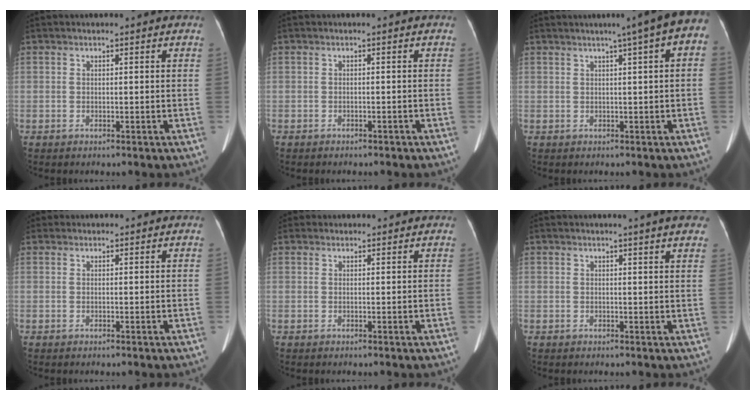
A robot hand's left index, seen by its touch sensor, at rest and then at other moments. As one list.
[{"total": 2.1, "force": [-1.8, 0.7, 0.7], "torque": [-0.014, -0.003, -0.020]}, {"total": 8.3, "force": [4.2, 0.5, 7.2], "torque": [-0.085, 0.025, 0.037]}, {"total": 1.8, "force": [1.7, 0.5, 0.0], "torque": [-0.005, 0.016, 0.030]}, {"total": 2.7, "force": [2.6, 0.7, -0.1], "torque": [-0.004, 0.018, 0.038]}, {"total": 7.7, "force": [6.4, 0.2, 4.3], "torque": [-0.051, 0.009, 0.056]}]